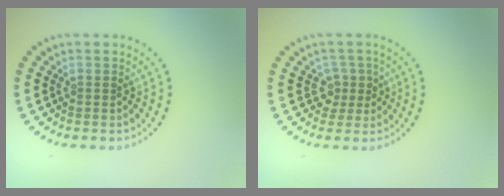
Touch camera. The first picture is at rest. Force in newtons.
{"total": 2.1, "press": 1.6, "slide": 1.3}